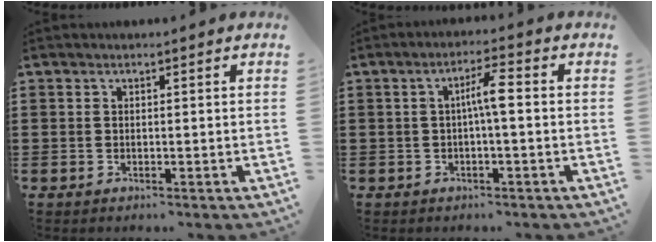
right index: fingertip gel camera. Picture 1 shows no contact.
{"total": 4.1, "force": [-0.2, 0.5, 4.0], "torque": [-0.076, 0.008, -0.008]}